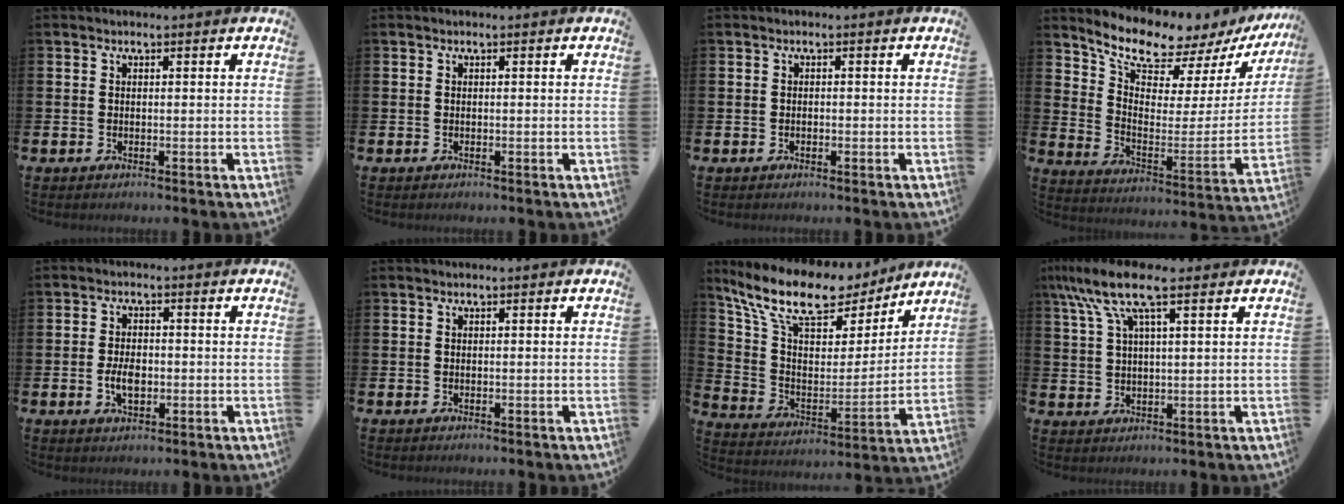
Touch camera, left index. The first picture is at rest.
{"total": 0.0}
{"total": 0.6, "force": [-0.4, 0.4, 0.2], "torque": [-0.010, 0.004, -0.007]}
{"total": 9.3, "force": [8.7, 2.9, 1.8], "torque": [-0.072, -0.077, 0.148]}
{"total": 3.5, "force": [-0.5, 2.1, 2.8], "torque": [-0.042, -0.001, -0.012]}
{"total": 0.0}
{"total": 12.9, "force": [10.7, 4.9, 5.4], "torque": [-0.143, -0.063, 0.186]}
{"total": 9.4, "force": [6.2, 2.5, 6.6], "torque": [-0.141, -0.010, 0.110]}